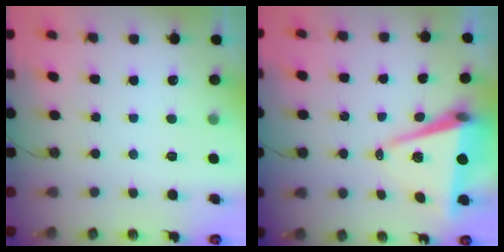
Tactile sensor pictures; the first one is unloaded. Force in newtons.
{"total": 8.3, "press": 7.3, "slide": 4.1}